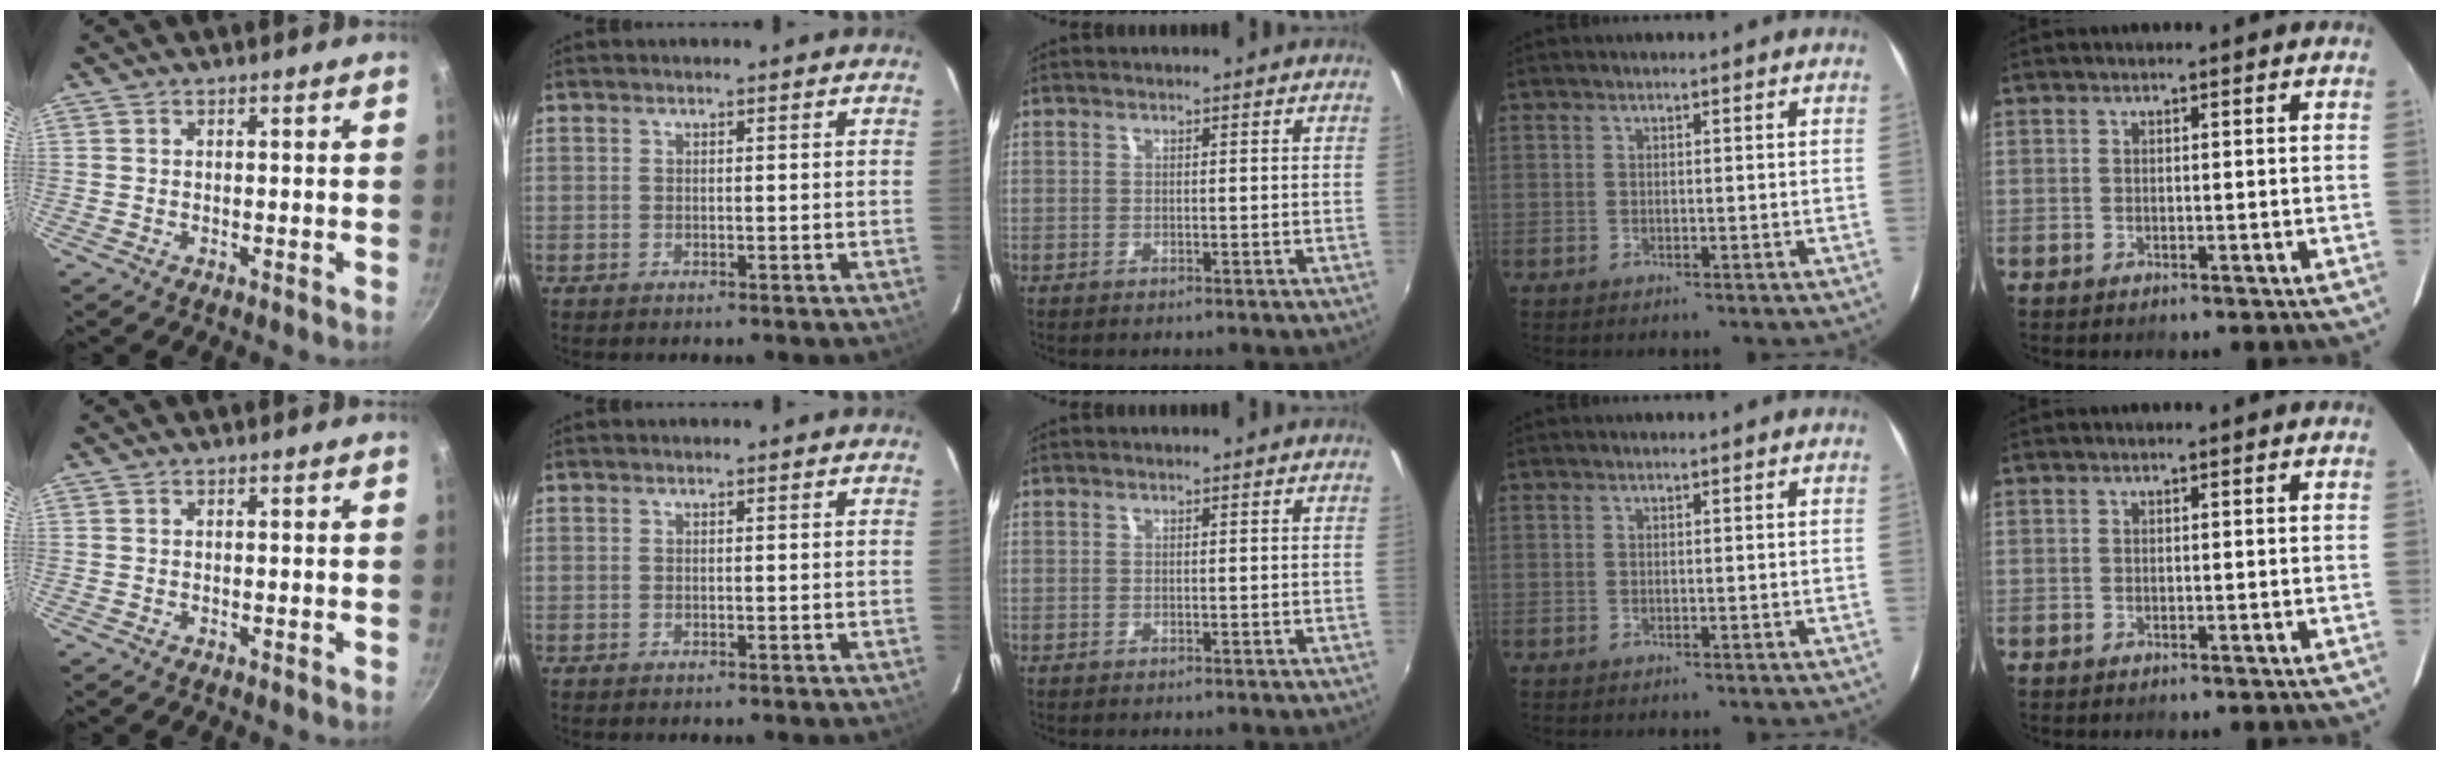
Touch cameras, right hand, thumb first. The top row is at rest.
{}